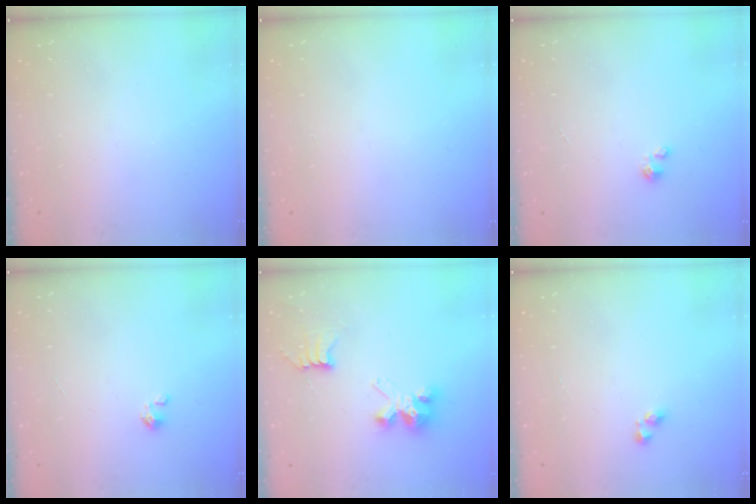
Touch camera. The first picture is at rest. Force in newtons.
{"total": 0.0}
{"total": 1.2, "press": 1.1, "slide": 0.1}
{"total": 0.0}
{"total": 7.0, "press": 7.0, "slide": 0.2}
{"total": 3.2, "press": 3.2, "slide": 0.3}